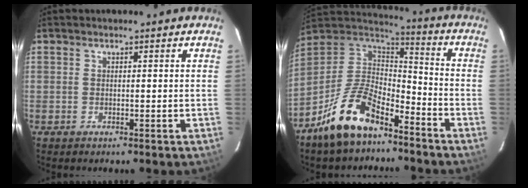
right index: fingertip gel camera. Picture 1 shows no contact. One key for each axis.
{"total": 16.6, "fx": -11.1, "fy": 7.4, "fz": 9.9, "tx": -0.211, "ty": 0.007, "tz": -0.206}